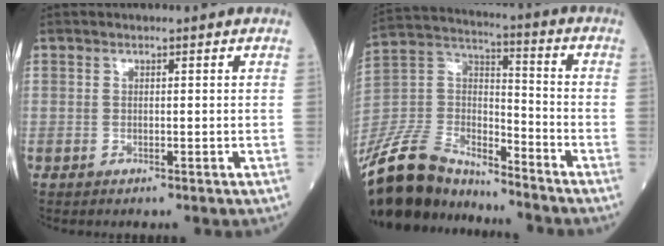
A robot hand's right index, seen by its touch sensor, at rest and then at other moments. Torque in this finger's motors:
{"motor_torque": [1.01, -1.13, 0.24, 0.12]}